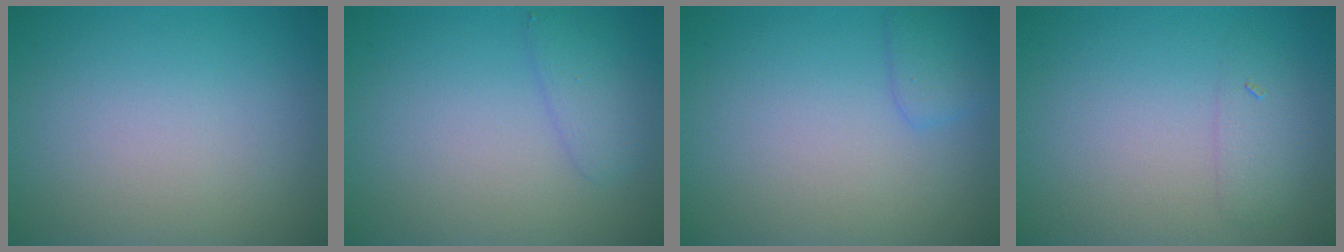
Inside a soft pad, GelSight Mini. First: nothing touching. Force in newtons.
{"total": 1.9, "press": 1.9, "slide": 0.1}
{"total": 1.6, "press": 1.6, "slide": 0.1}
{"total": 1.6, "press": 1.6, "slide": 0.1}